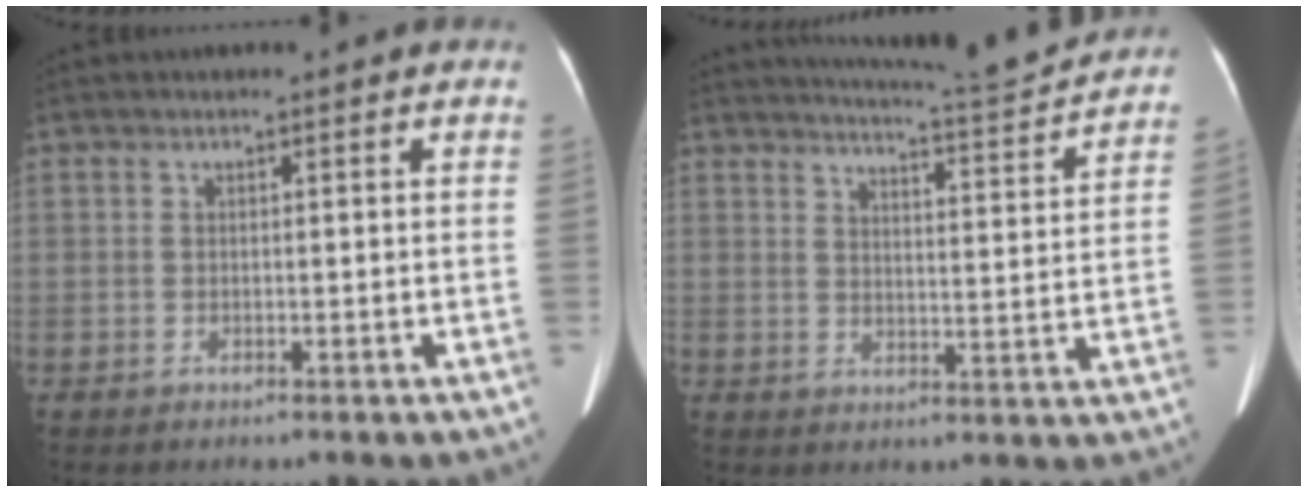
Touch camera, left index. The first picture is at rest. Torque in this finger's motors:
{"motor_torque": [0.36, -0.42, -0.03, 0.03]}